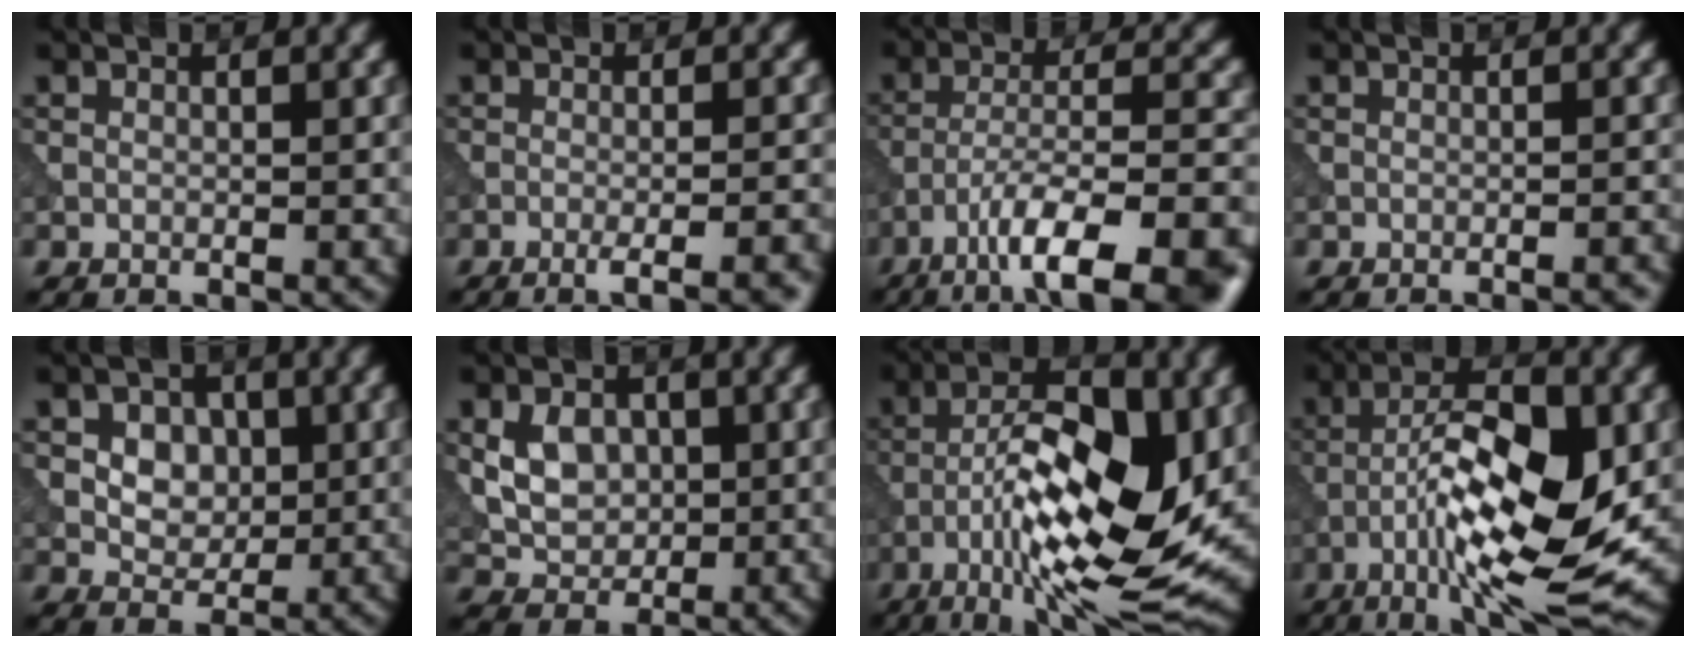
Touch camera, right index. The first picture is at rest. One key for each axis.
{"total": 5.1, "fx": -2.2, "fy": 1.6, "fz": 4.3, "tx": -0.024, "ty": 0.009, "tz": -0.024}
{"total": 12.8, "fx": -8.5, "fy": 3.4, "fz": 9.0, "tx": -0.146, "ty": 0.003, "tz": -0.126}
{"total": 1.1, "fx": -0.7, "fy": -0.1, "fz": 0.9, "tx": -0.004, "ty": -0.005, "tz": -0.010}
{"total": 4.7, "fx": 1.2, "fy": 3.6, "fz": 2.8, "tx": -0.048, "ty": -0.002, "tz": 0.020}
{"total": 4.1, "fx": 0.4, "fy": 3.1, "fz": 2.6, "tx": -0.050, "ty": -0.007, "tz": 0.009}
{"total": 14.5, "fx": -3.8, "fy": 4.7, "fz": 13.1, "tx": -0.206, "ty": 0.012, "tz": -0.065}
{"total": 11.5, "fx": -3.5, "fy": 3.1, "fz": 10.5, "tx": -0.172, "ty": 0.010, "tz": -0.061}